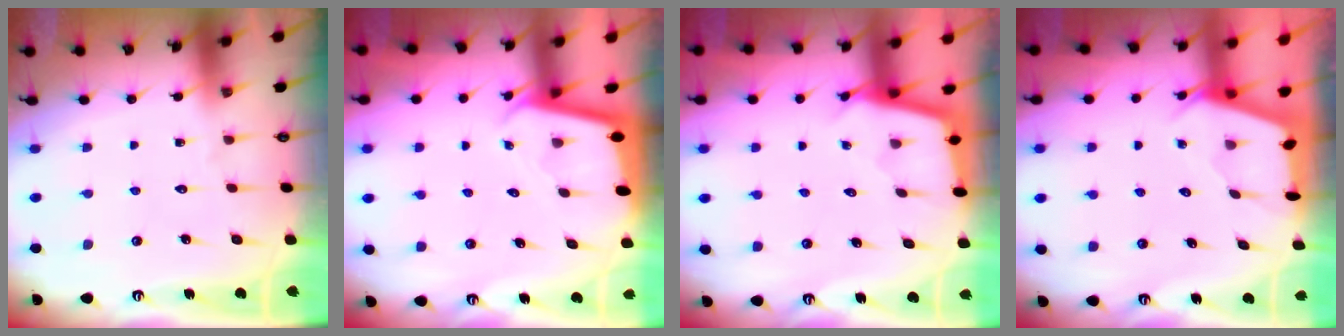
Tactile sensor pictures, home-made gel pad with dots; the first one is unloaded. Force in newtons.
{"total": 1.8, "press": 1.8, "slide": 0.0}
{"total": 2.4, "press": 2.4, "slide": 0.2}
{"total": 2.4, "press": 2.4, "slide": 0.3}